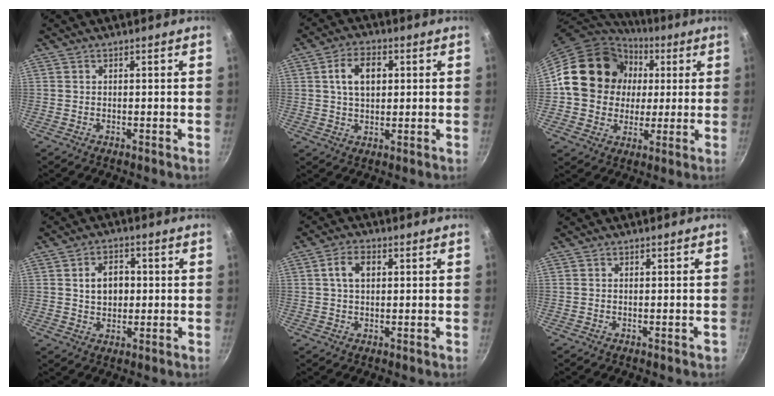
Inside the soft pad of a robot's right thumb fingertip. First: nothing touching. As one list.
[{"total": 7.9, "force": [1.7, 5.1, 5.8], "torque": [-0.082, 0.006, 0.026]}, {"total": 18.9, "force": [3.2, 16.4, 8.8], "torque": [-0.133, 0.019, 0.052]}, {"total": 6.7, "force": [0.7, 5.0, 4.4], "torque": [-0.051, 0.008, 0.011]}, {"total": 5.0, "force": [1.1, 3.2, 3.7], "torque": [-0.055, 0.008, 0.017]}, {"total": 0.6, "force": [-0.3, 0.3, 0.4], "torque": [-0.003, 0.007, -0.002]}]